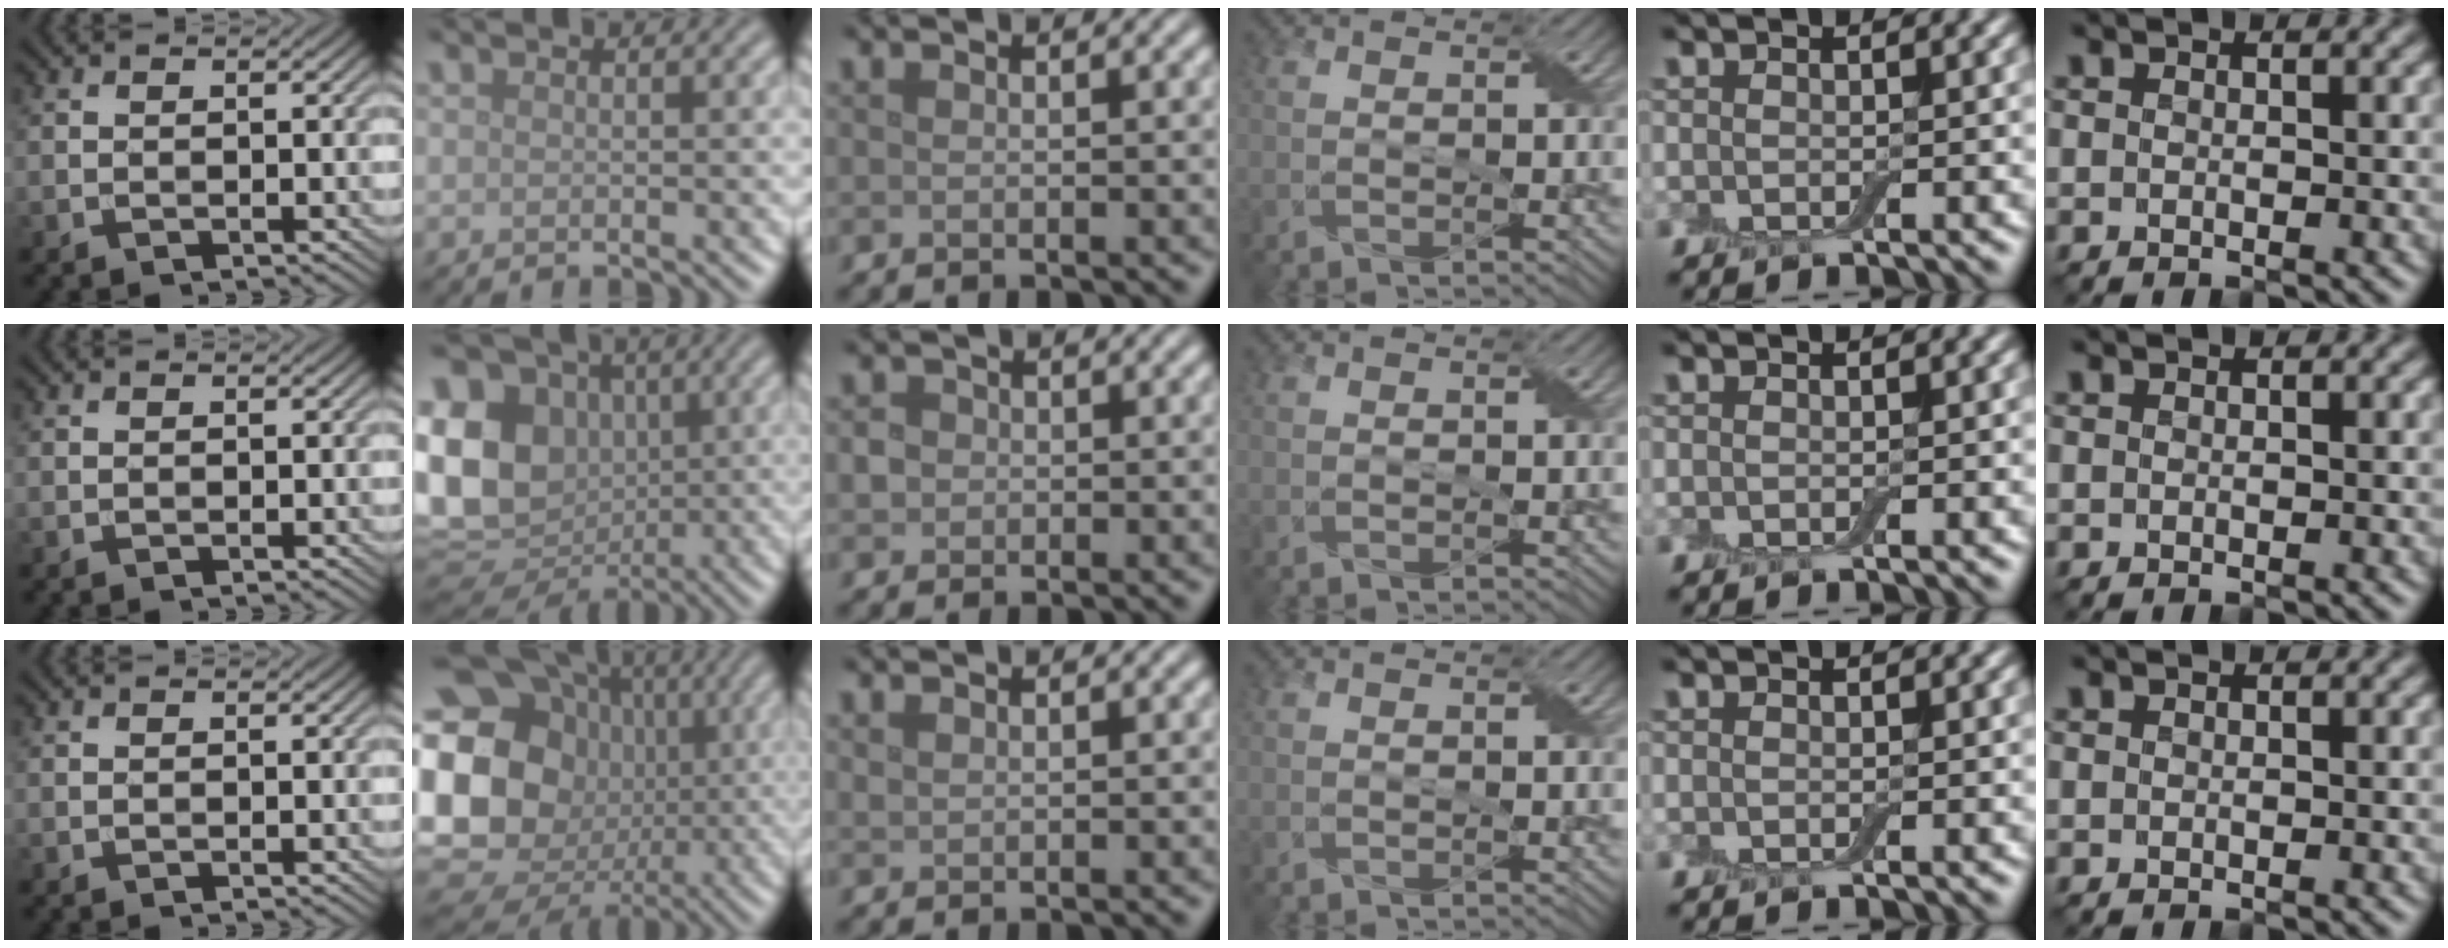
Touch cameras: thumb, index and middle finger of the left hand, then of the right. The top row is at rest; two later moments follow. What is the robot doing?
{"motion": "fold", "object": "aluminum foil"}